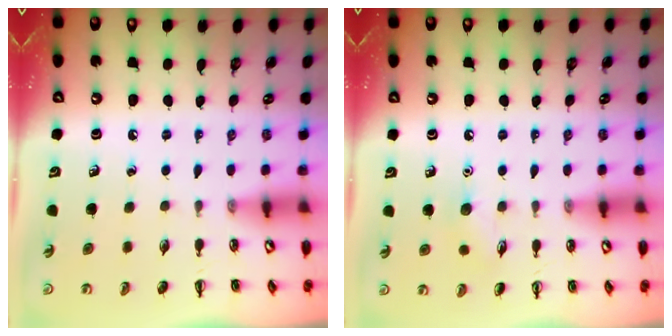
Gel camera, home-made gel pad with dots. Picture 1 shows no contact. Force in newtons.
{"total": 6.0, "press": 5.8, "slide": 1.6}